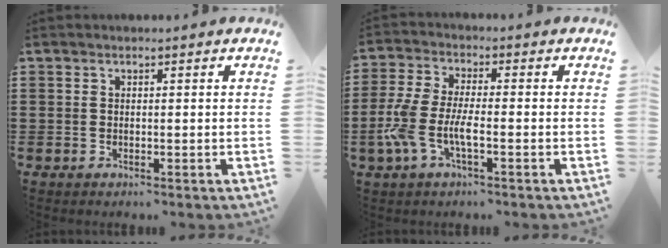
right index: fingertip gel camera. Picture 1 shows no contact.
{"total": 6.5, "force": [-2.5, 2.1, 5.6], "torque": [-0.145, -0.015, -0.055]}